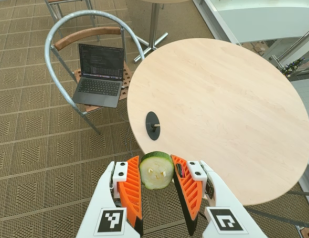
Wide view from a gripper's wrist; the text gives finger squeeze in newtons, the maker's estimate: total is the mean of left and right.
{"total": 8.7, "left": 8.6, "right": 8.9}